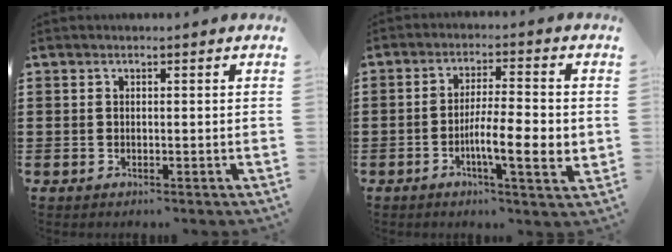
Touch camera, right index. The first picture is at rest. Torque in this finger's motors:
{"motor_torque": [1.43, 0.71, 0.36, 0.11]}